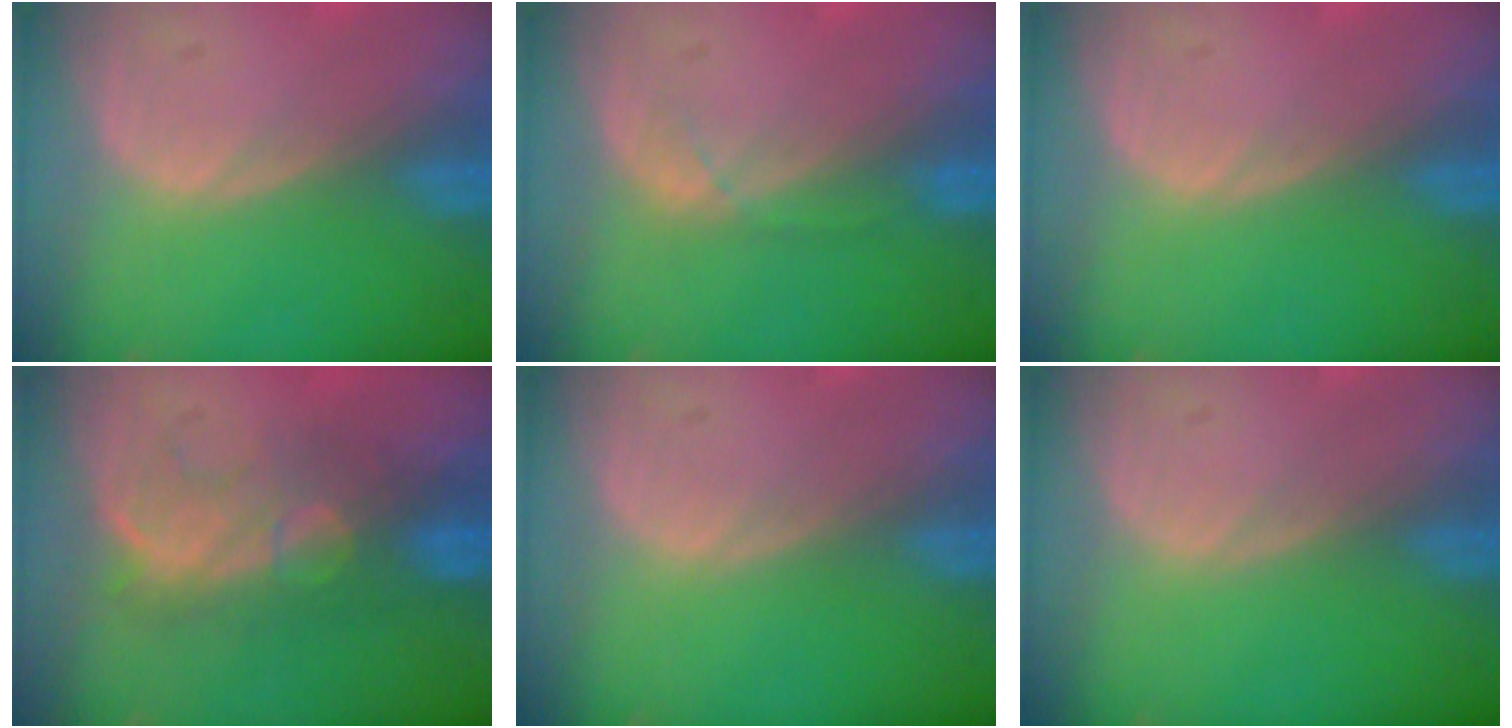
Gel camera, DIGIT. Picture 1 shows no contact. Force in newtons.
{"total": 1.4, "press": 1.3, "slide": 0.3}
{"total": 0.0}
{"total": 7.8, "press": 7.7, "slide": 1.3}
{"total": 0.0}
{"total": 0.0}